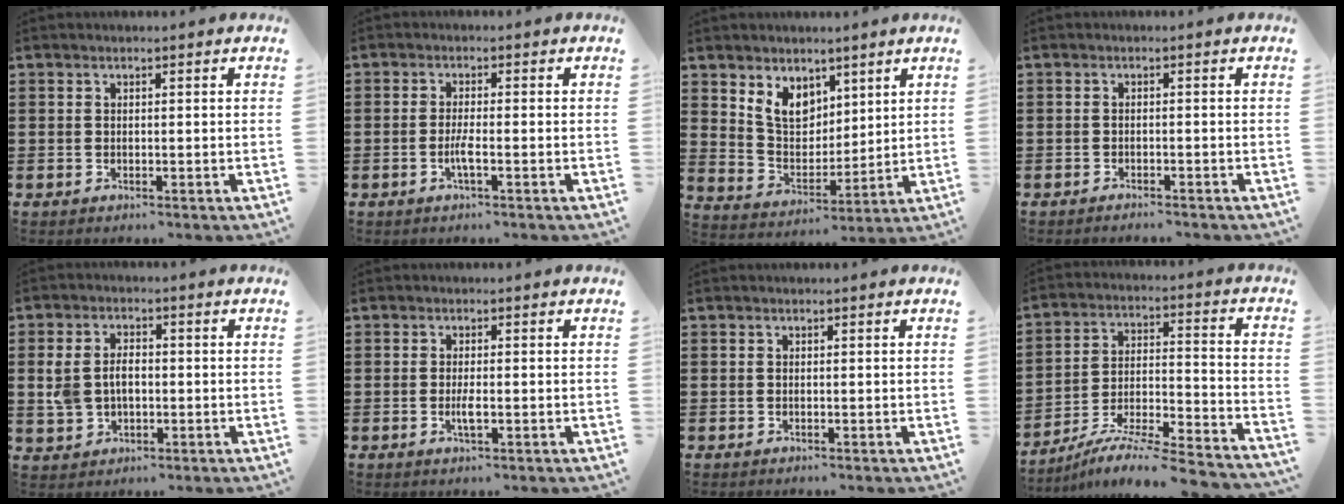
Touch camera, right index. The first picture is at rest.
{"total": 2.6, "force": [-1.0, 0.2, 2.4], "torque": [-0.056, -0.007, -0.022]}
{"total": 7.0, "force": [4.4, 4.8, 2.8], "torque": [-0.079, -0.002, 0.084]}
{"total": 1.0, "force": [-0.9, 0.0, 0.2], "torque": [-0.007, 0.000, -0.019]}
{"total": 4.6, "force": [0.0, 3.2, 3.2], "torque": [-0.082, 0.007, -0.007]}
{"total": 2.1, "force": [-0.6, 0.3, 2.0], "torque": [-0.050, -0.005, -0.015]}
{"total": 0.0}
{"total": 8.4, "force": [-7.7, 0.0, 3.4], "torque": [-0.053, 0.000, -0.155]}